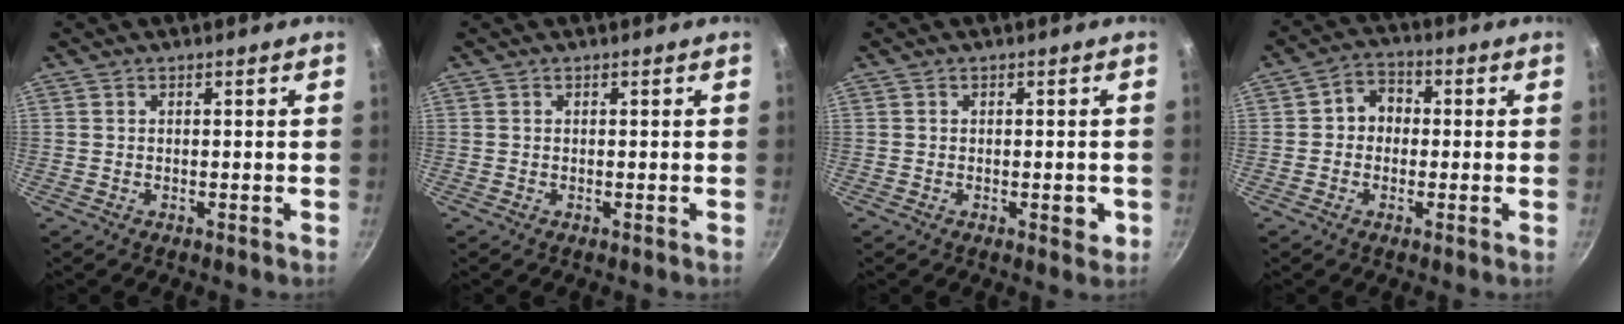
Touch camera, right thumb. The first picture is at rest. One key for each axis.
{"total": 0.0}
{"total": 2.7, "fx": -0.7, "fy": 1.4, "fz": 2.2, "tx": -0.017, "ty": 0.004, "tz": -0.009}
{"total": 5.5, "fx": 0.0, "fy": 4.7, "fz": 2.8, "tx": -0.014, "ty": 0.013, "tz": -0.012}